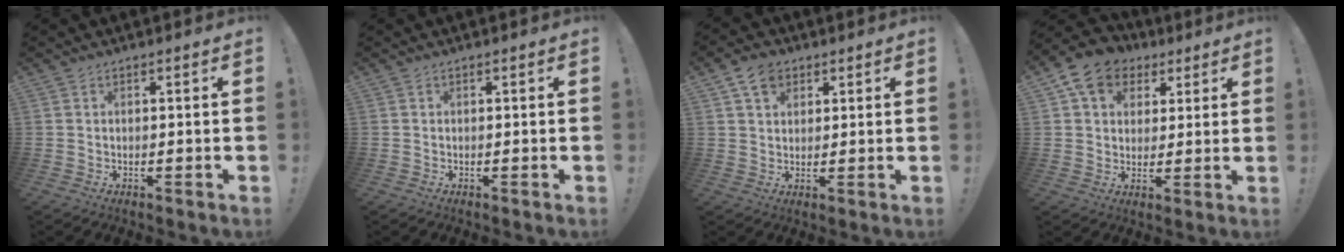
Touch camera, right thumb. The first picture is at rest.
{"total": 0.0}
{"total": 6.4, "force": [3.3, 4.6, 3.1], "torque": [-0.055, -0.004, 0.063]}
{"total": 10.6, "force": [4.6, 8.6, 4.1], "torque": [-0.065, -0.016, 0.093]}